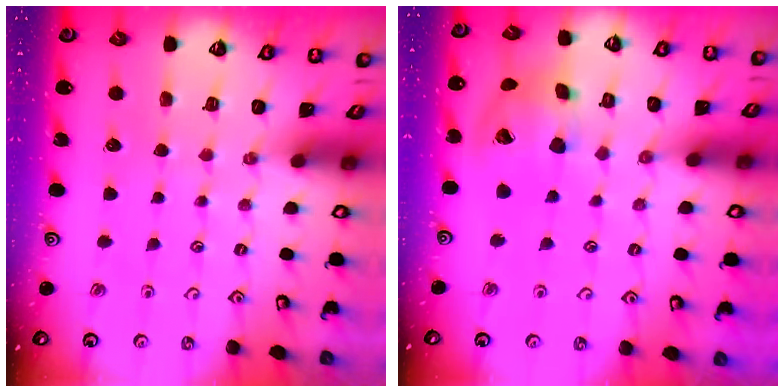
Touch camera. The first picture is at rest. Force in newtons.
{"total": 14.9, "press": 14.7, "slide": 2.4}